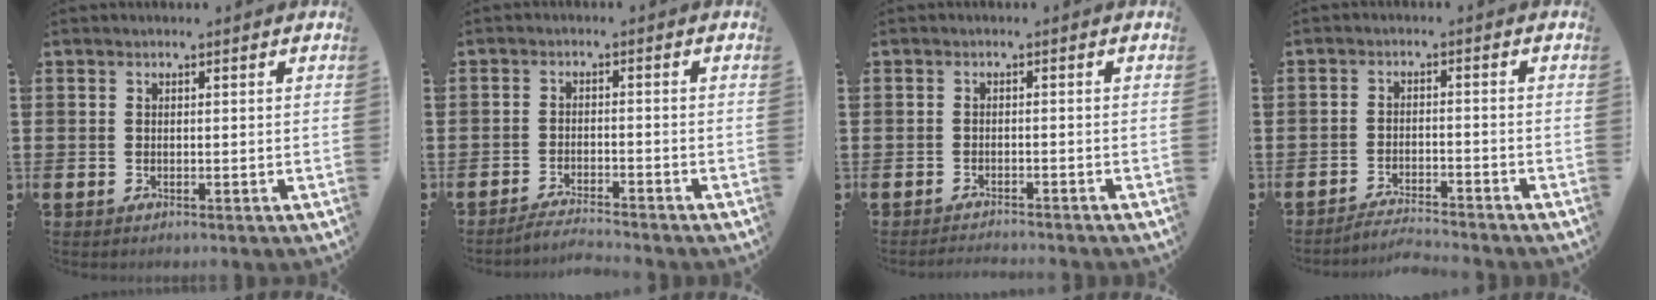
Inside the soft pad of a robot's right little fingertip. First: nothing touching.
{"total": 2.4, "force": [-2.3, -0.3, 0.4], "torque": [-0.007, 0.003, -0.047]}
{"total": 1.3, "force": [-1.3, -0.2, 0.1], "torque": [-0.003, 0.002, -0.026]}
{"total": 2.6, "force": [-2.6, -0.2, 0.2], "torque": [-0.007, 0.003, -0.055]}